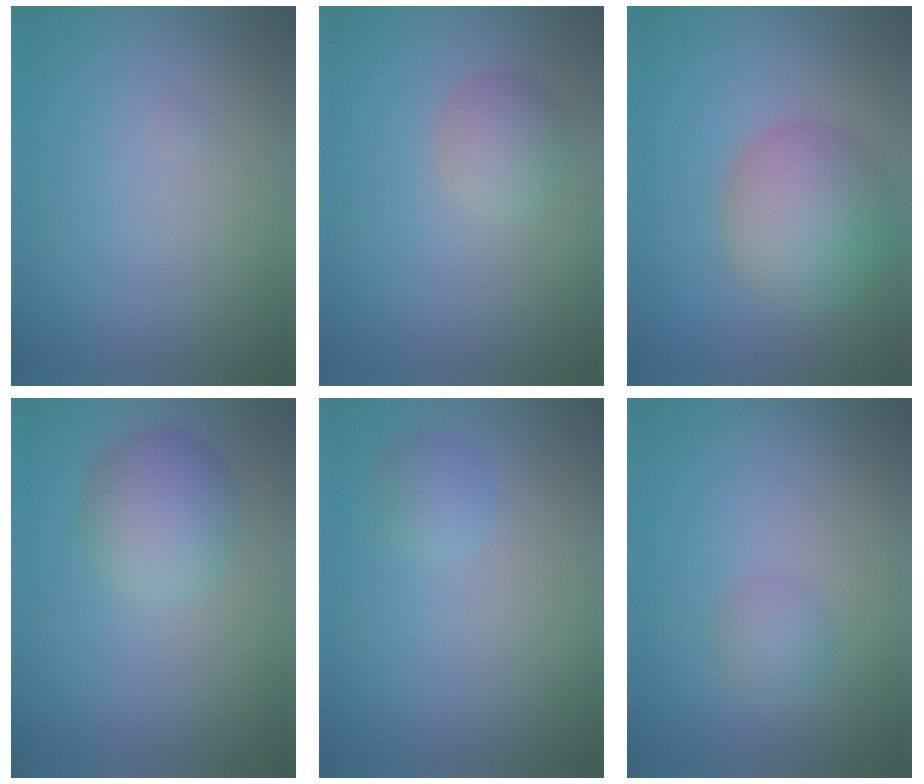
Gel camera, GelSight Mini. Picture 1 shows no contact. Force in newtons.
{"total": 2.4, "press": 2.4, "slide": 0.1}
{"total": 6.8, "press": 6.8, "slide": 0.3}
{"total": 4.2, "press": 4.2, "slide": 0.1}
{"total": 1.4, "press": 1.4, "slide": 0.1}
{"total": 1.6, "press": 1.6, "slide": 0.0}